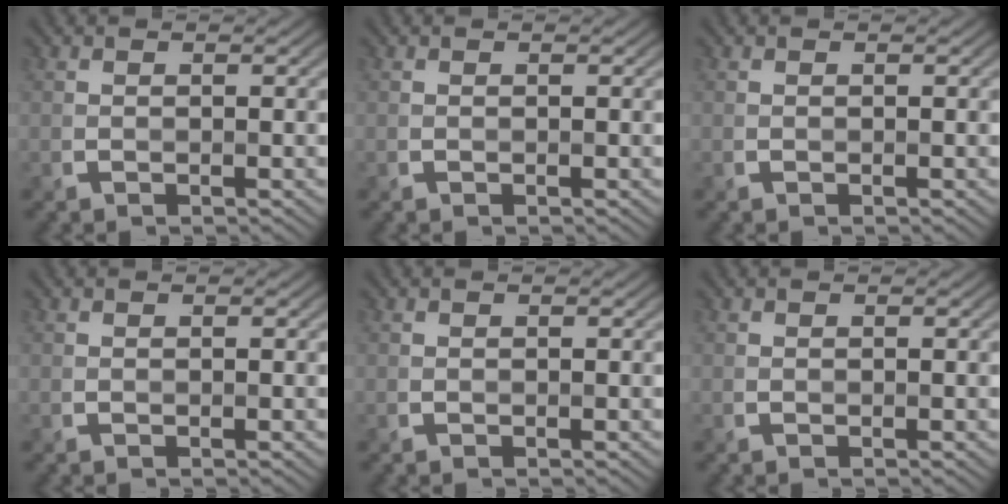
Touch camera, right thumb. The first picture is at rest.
{"total": 0.0}
{"total": 0.0}
{"total": 0.0}
{"total": 0.0}
{"total": 0.0}